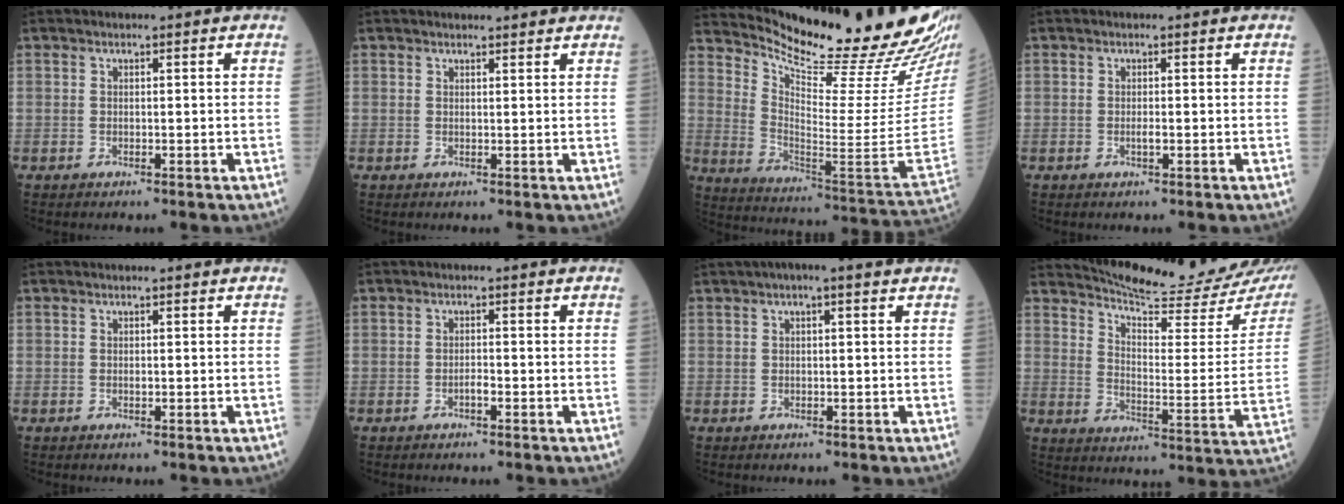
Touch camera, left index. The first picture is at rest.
{"total": 4.7, "force": [4.5, 0.6, 1.2], "torque": [-0.015, 0.017, 0.048]}
{"total": 26.3, "force": [23.6, -0.6, 11.6], "torque": [-0.197, -0.129, 0.332]}
{"total": 0.7, "force": [0.0, 0.1, 0.7], "torque": [-0.015, -0.001, -0.001]}
{"total": 0.6, "force": [0.3, 0.2, 0.4], "torque": [-0.012, 0.003, 0.003]}
{"total": 0.9, "force": [-0.5, 0.2, 0.7], "torque": [-0.013, 0.002, -0.011]}
{"total": 5.0, "force": [3.5, 0.4, 3.6], "torque": [-0.058, 0.031, 0.048]}
{"total": 21.1, "force": [19.8, 0.6, 7.3], "torque": [-0.114, -0.091, 0.254]}